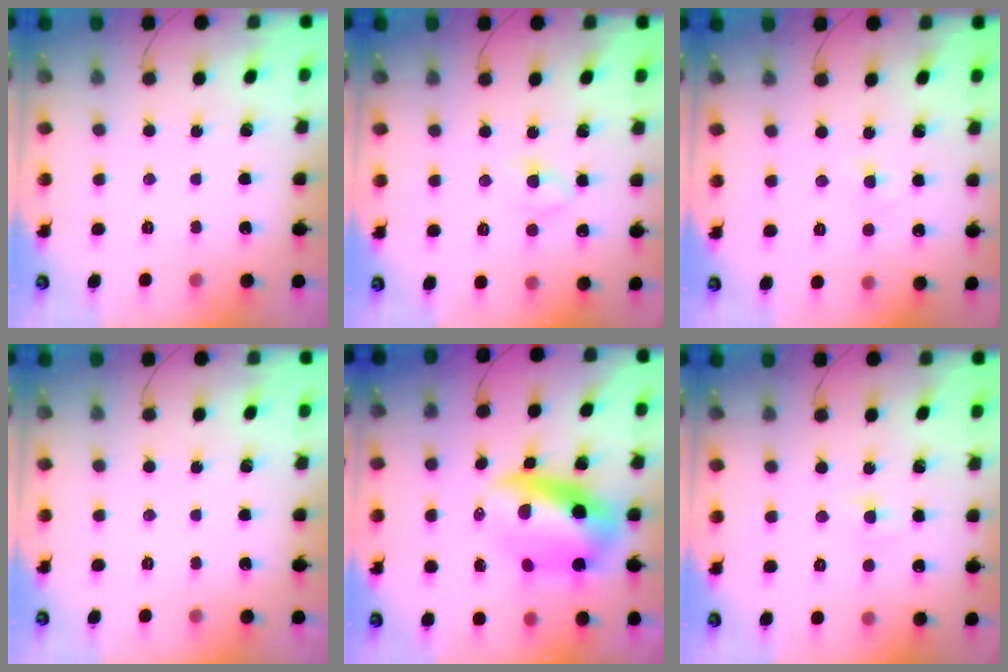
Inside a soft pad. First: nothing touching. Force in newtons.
{"total": 3.0, "press": 2.7, "slide": 1.2}
{"total": 1.9, "press": 1.6, "slide": 1.0}
{"total": 0.0}
{"total": 11.7, "press": 11.4, "slide": 3.0}
{"total": 2.4, "press": 2.2, "slide": 0.9}